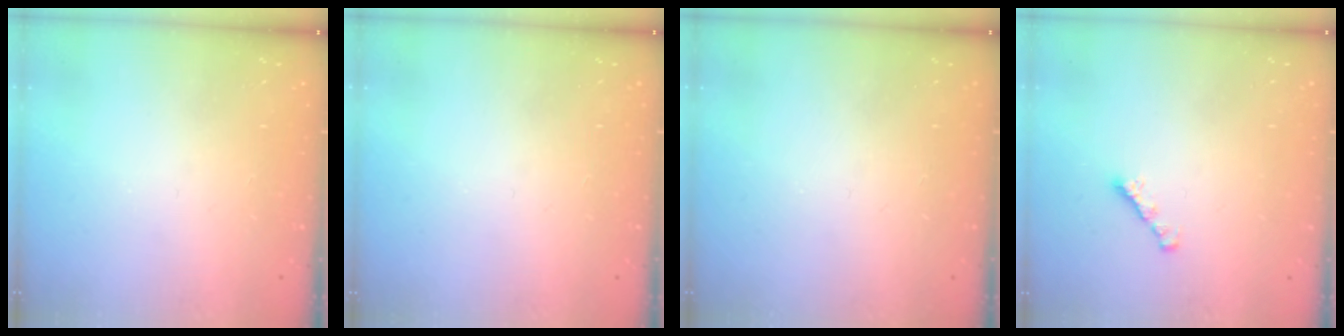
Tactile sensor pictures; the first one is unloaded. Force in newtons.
{"total": 0.0}
{"total": 0.0}
{"total": 1.6, "press": 1.5, "slide": 0.5}